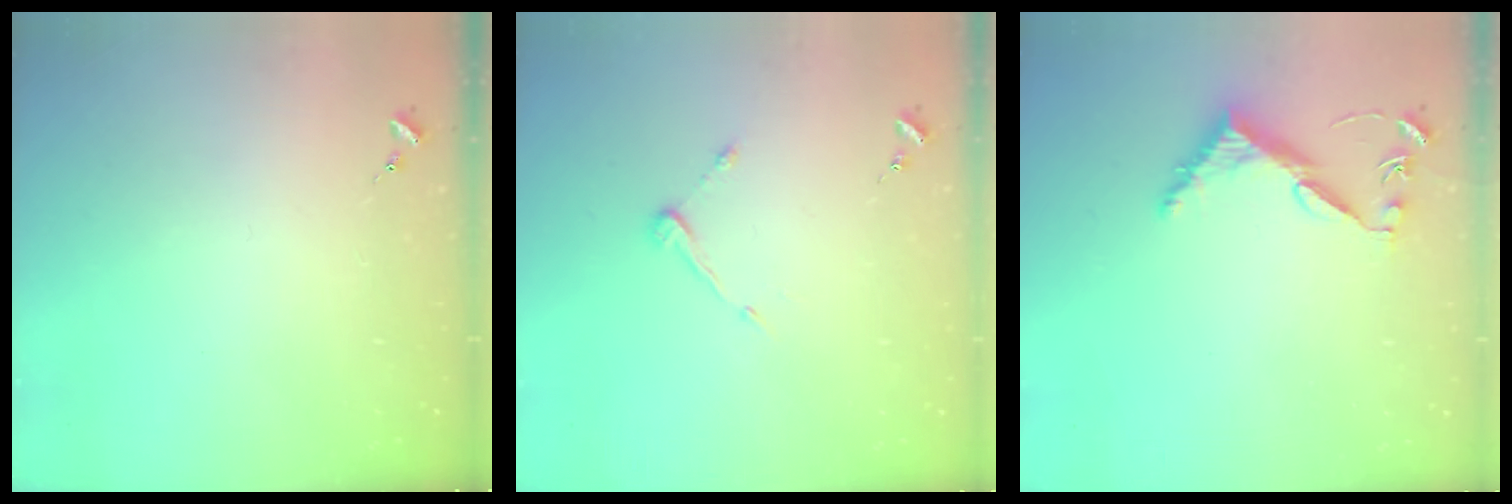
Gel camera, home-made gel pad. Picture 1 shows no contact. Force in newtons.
{"total": 6.5, "press": 6.5, "slide": 0.6}
{"total": 6.2, "press": 6.2, "slide": 0.5}